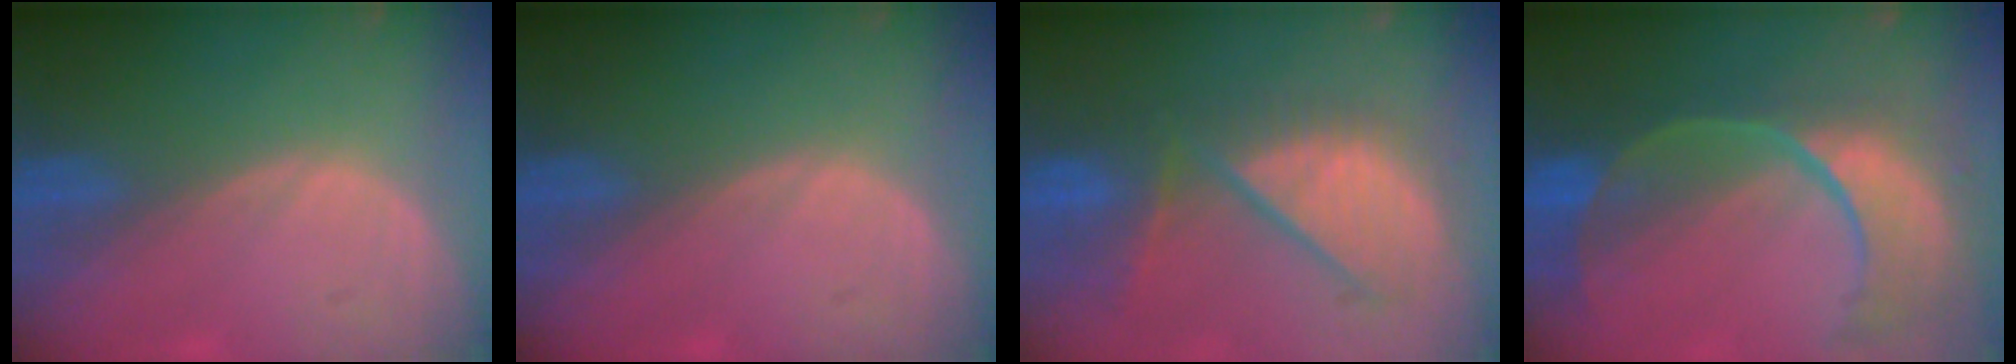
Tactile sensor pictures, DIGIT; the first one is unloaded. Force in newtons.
{"total": 0.0}
{"total": 10.5, "press": 9.7, "slide": 3.8}
{"total": 12.3, "press": 9.9, "slide": 7.3}